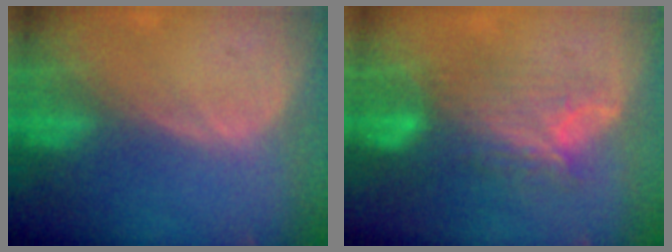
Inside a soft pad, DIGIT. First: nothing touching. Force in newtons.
{"total": 7.6, "press": 7.3, "slide": 2.3}